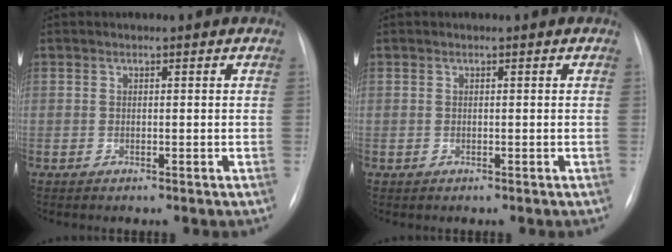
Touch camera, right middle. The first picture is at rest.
{"total": 0.0}